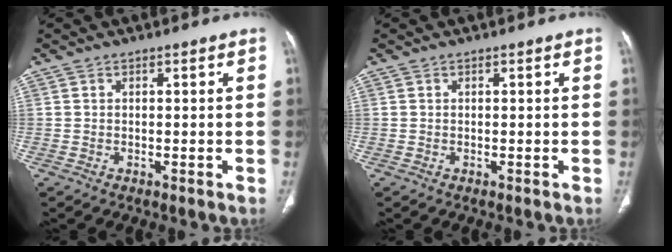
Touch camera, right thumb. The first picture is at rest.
{"total": 0.0}